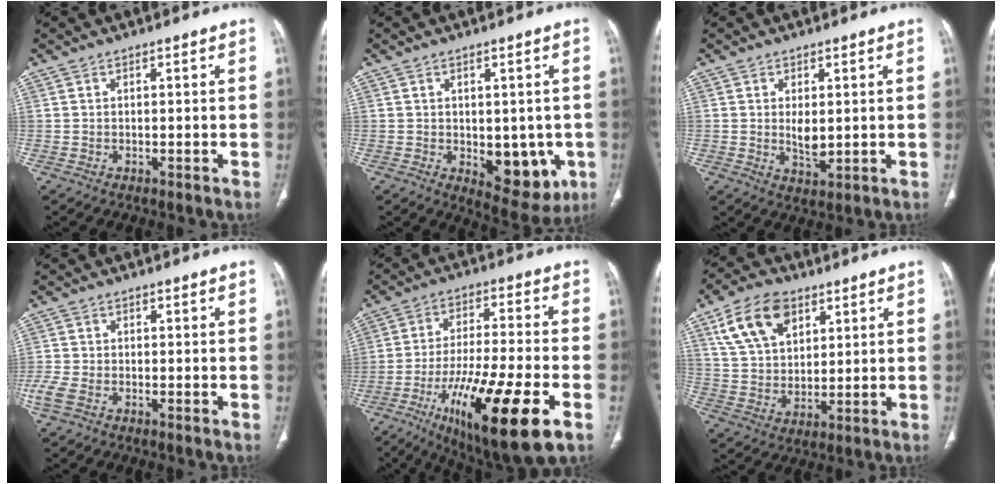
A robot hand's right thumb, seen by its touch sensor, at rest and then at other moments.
{"total": 10.3, "force": [-2.1, 6.0, 8.0], "torque": [-0.060, -0.011, -0.013]}
{"total": 3.9, "force": [0.4, 2.0, 3.3], "torque": [-0.050, -0.012, 0.015]}
{"total": 4.0, "force": [-2.0, 2.0, 2.8], "torque": [-0.081, 0.002, -0.045]}
{"total": 22.1, "force": [-9.4, 5.3, 19.4], "torque": [-0.337, 0.012, -0.148]}
{"total": 13.2, "force": [6.5, 8.2, 8.1], "torque": [-0.130, -0.014, 0.125]}